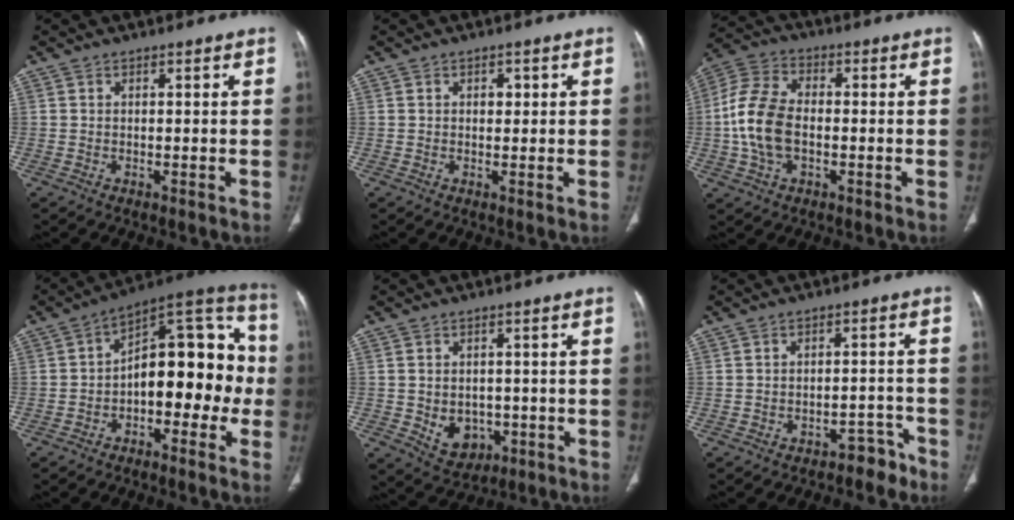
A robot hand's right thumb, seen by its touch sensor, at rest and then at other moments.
{"total": 1.5, "force": [0.4, 1.1, 0.9], "torque": [-0.005, 0.001, 0.004]}
{"total": 12.3, "force": [-1.3, 7.7, 9.5], "torque": [-0.199, 0.022, -0.029]}
{"total": 18.9, "force": [-2.4, 10.4, 15.7], "torque": [-0.169, 0.062, -0.046]}
{"total": 7.0, "force": [-1.5, 5.5, 4.0], "torque": [-0.037, 0.006, -0.005]}
{"total": 4.6, "force": [-3.7, 2.6, 1.1], "torque": [-0.001, 0.049, -0.045]}